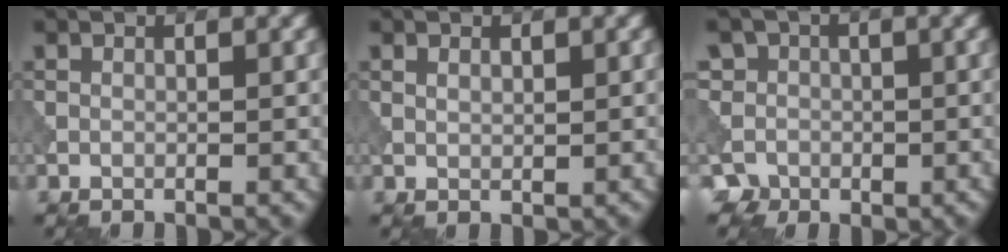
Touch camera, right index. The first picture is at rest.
{"total": 0.8, "force": [0.5, 0.5, 0.5], "torque": [-0.011, 0.000, 0.011]}
{"total": 6.4, "force": [-1.5, 6.2, 0.9], "torque": [-0.022, 0.015, -0.059]}